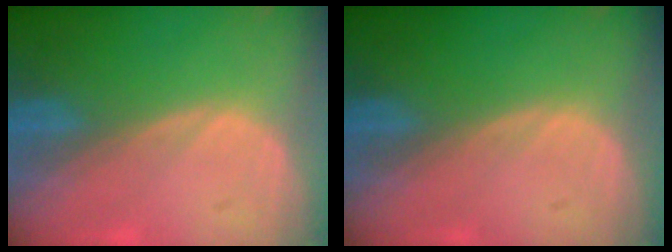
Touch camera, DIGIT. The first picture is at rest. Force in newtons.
{"total": 0.0}